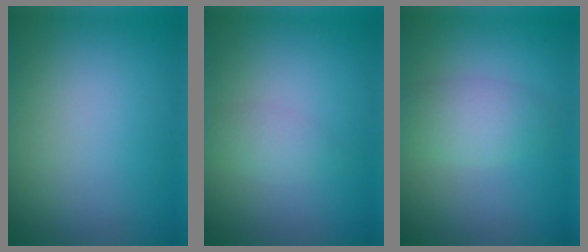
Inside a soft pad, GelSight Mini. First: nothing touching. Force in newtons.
{"total": 1.6, "press": 1.6, "slide": 0.1}
{"total": 2.8, "press": 2.8, "slide": 0.1}